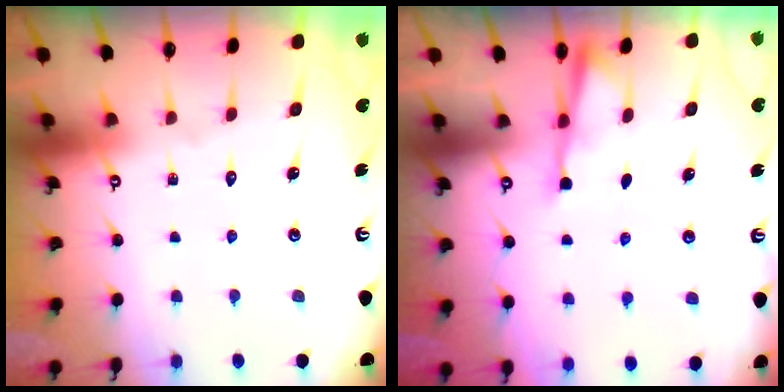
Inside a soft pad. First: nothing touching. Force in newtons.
{"total": 3.5, "press": 3.5, "slide": 0.4}